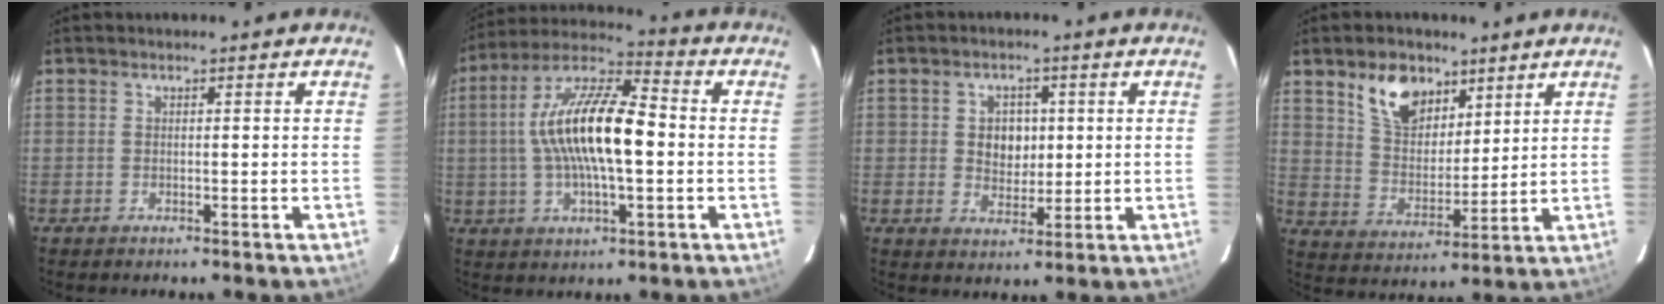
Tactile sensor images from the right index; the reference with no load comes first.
{"total": 16.5, "force": [-0.1, 5.2, 15.6], "torque": [-0.295, 0.015, -0.012]}
{"total": 5.2, "force": [0.7, 4.1, 3.0], "torque": [-0.049, 0.007, 0.018]}
{"total": 10.8, "force": [6.6, 6.5, 5.5], "torque": [-0.100, 0.017, 0.129]}